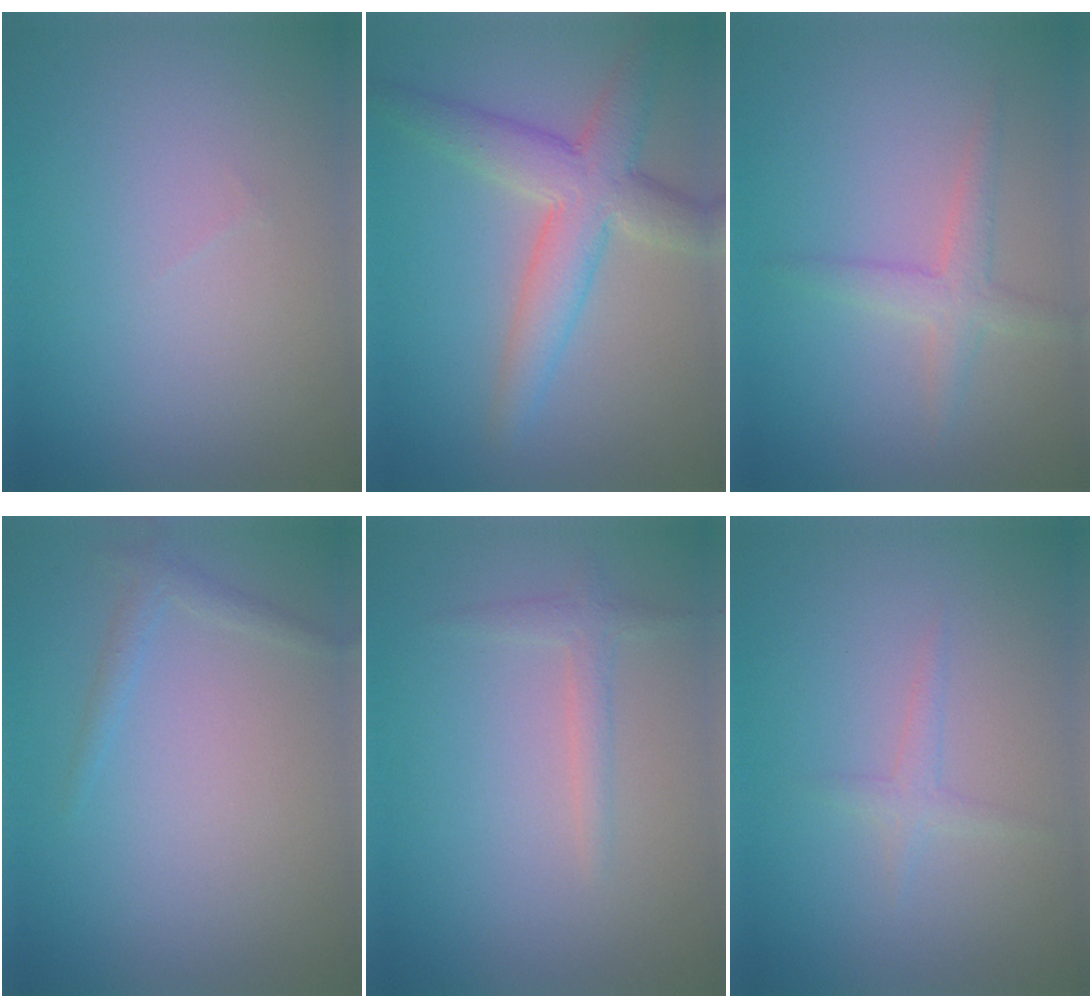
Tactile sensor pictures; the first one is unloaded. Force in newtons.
{"total": 5.6, "press": 5.6, "slide": 0.2}
{"total": 2.3, "press": 2.3, "slide": 0.1}
{"total": 1.2, "press": 1.2, "slide": 0.1}
{"total": 1.5, "press": 1.5, "slide": 0.0}
{"total": 1.2, "press": 1.2, "slide": 0.1}